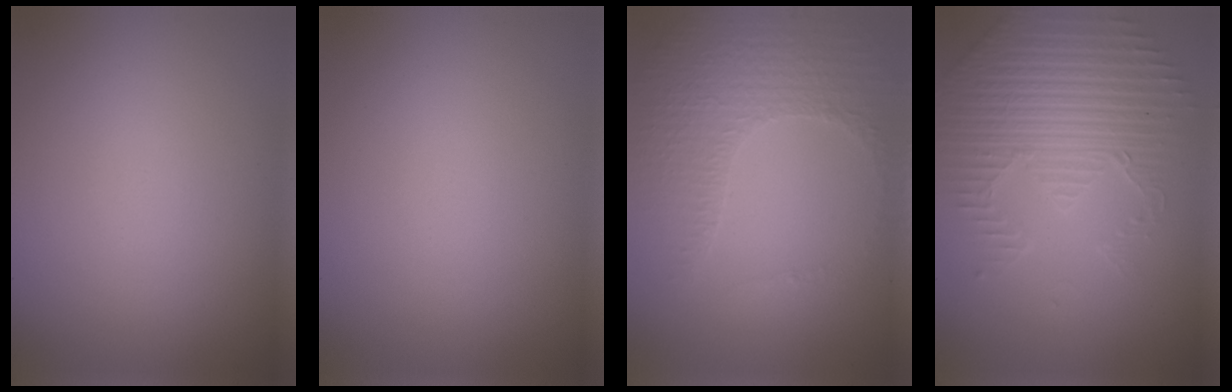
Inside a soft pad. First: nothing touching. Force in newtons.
{"total": 0.0}
{"total": 4.6, "press": 3.1, "slide": 3.3}
{"total": 4.4, "press": 4.2, "slide": 1.4}